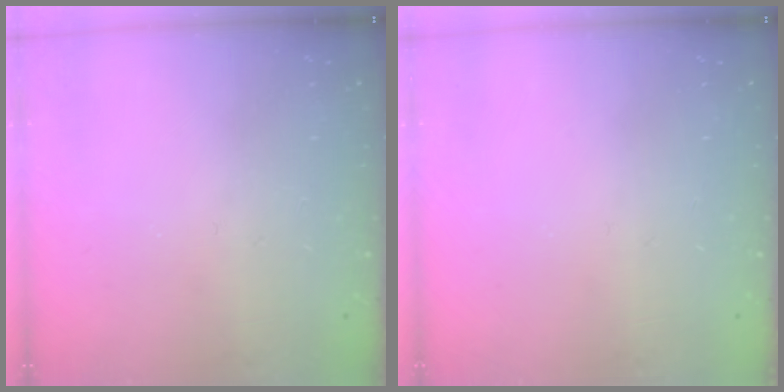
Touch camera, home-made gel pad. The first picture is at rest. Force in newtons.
{"total": 0.0}